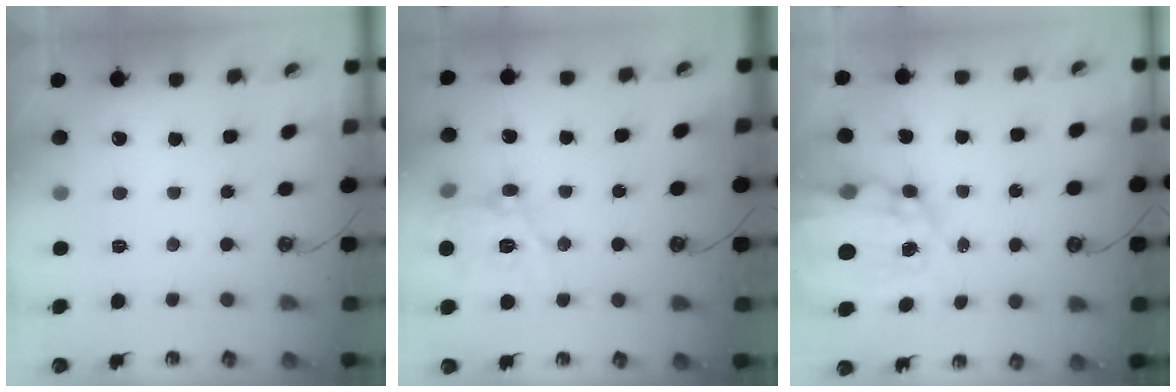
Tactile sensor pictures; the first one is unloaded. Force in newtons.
{"total": 15.2, "press": 15.1, "slide": 1.5}
{"total": 15.2, "press": 15.2, "slide": 1.6}